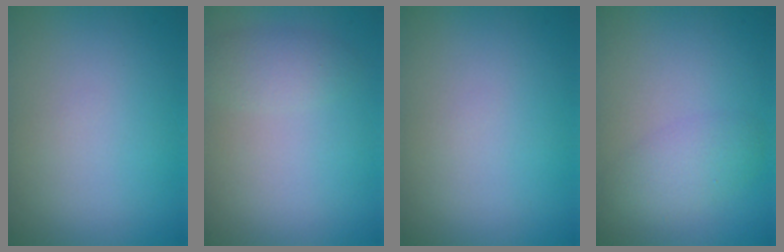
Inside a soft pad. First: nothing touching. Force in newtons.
{"total": 2.0, "press": 2.0, "slide": 0.1}
{"total": 0.0}
{"total": 2.5, "press": 2.5, "slide": 0.1}